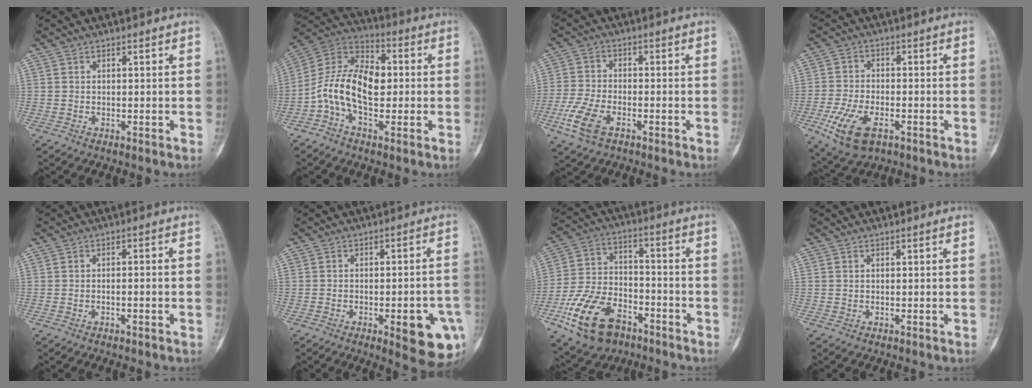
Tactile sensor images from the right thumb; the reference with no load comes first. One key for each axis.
{"total": 14.0, "fx": -1.5, "fy": 8.5, "fz": 11.1, "tx": -0.188, "ty": 0.038, "tz": -0.037}
{"total": 8.1, "fx": -3.8, "fy": 4.3, "fz": 5.7, "tx": -0.128, "ty": 0.007, "tz": -0.077}
{"total": 10.1, "fx": -4.4, "fy": 5.2, "fz": 7.4, "tx": -0.147, "ty": 0.005, "tz": -0.075}
{"total": 1.8, "fx": -0.7, "fy": 0.5, "fz": 1.7, "tx": -0.028, "ty": 0.015, "tz": -0.008}
{"total": 12.3, "fx": -4.4, "fy": 3.7, "fz": 10.8, "tx": -0.113, "ty": 0.012, "tz": -0.048}
{"total": 17.5, "fx": -9.0, "fy": 10.7, "fz": 10.5, "tx": -0.183, "ty": 0.053, "tz": -0.157}
{"total": 0.0}